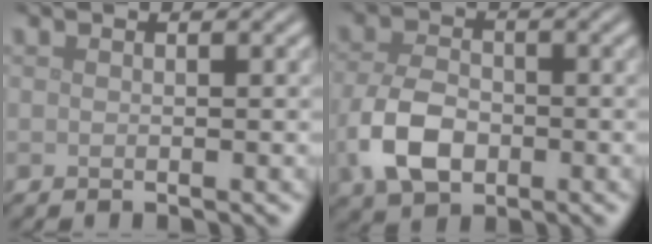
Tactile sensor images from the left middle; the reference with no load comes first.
{"total": 5.6, "force": [-1.6, 3.7, 3.8], "torque": [-0.089, -0.005, -0.034]}